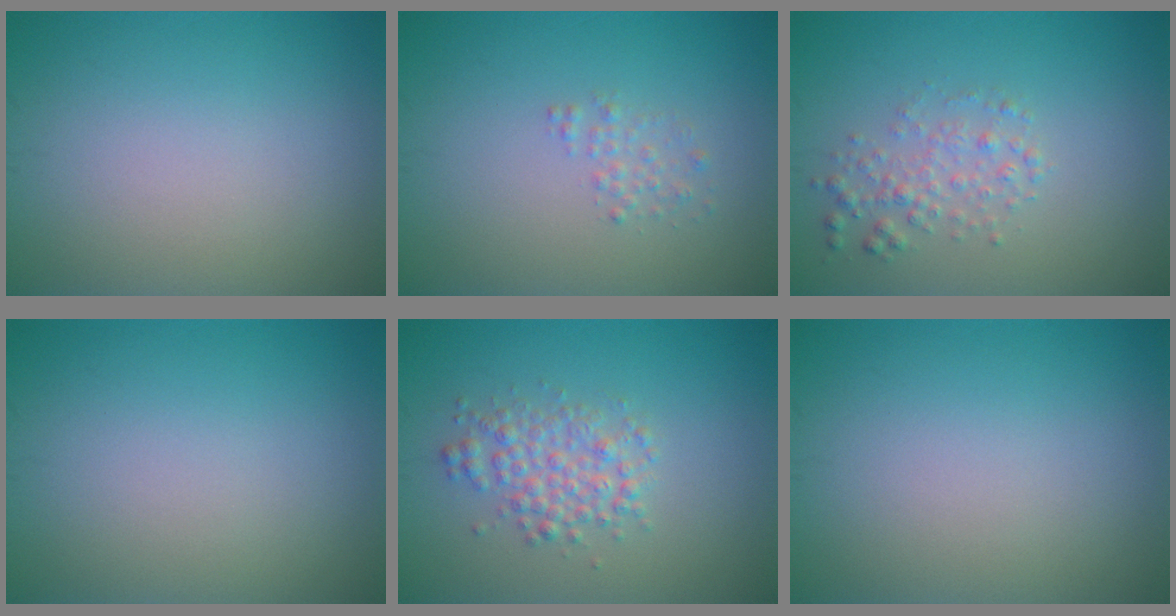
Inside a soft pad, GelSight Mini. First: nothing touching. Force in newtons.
{"total": 1.2, "press": 1.2, "slide": 0.0}
{"total": 2.1, "press": 2.1, "slide": 0.0}
{"total": 0.0}
{"total": 3.0, "press": 3.0, "slide": 0.1}
{"total": 0.0}